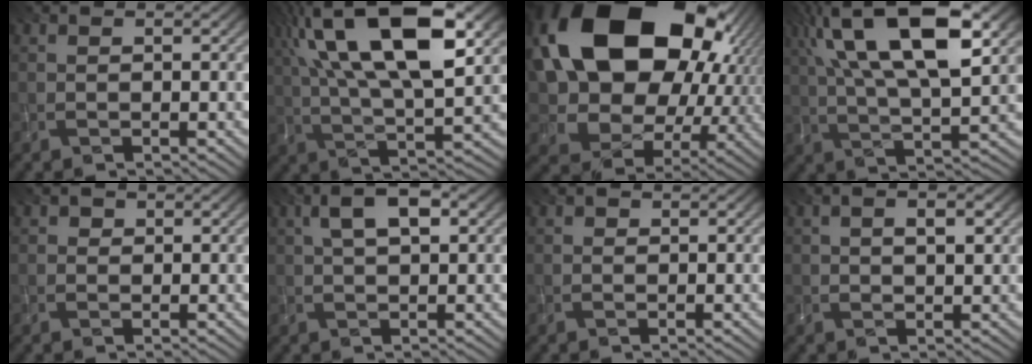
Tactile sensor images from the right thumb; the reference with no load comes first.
{"total": 18.7, "force": [7.3, 7.4, 15.6], "torque": [-0.308, 0.036, 0.111]}
{"total": 22.4, "force": [6.0, 16.8, 13.6], "torque": [-0.316, -0.011, 0.148]}
{"total": 17.0, "force": [6.6, 6.5, 14.3], "torque": [-0.286, 0.027, 0.102]}
{"total": 0.9, "force": [0.1, 0.9, 0.1], "torque": [0.004, -0.002, 0.000]}
{"total": 5.4, "force": [1.6, 2.3, 4.6], "torque": [-0.086, 0.008, 0.025]}
{"total": 0.6, "force": [-0.1, 0.6, 0.0], "torque": [0.004, -0.002, -0.003]}
{"total": 3.1, "force": [0.8, 1.5, 2.6], "torque": [-0.040, -0.002, 0.015]}